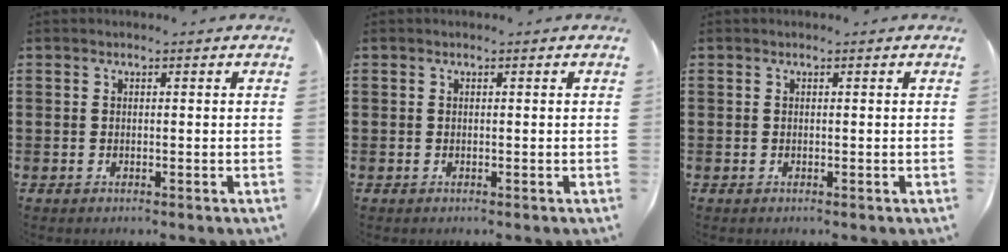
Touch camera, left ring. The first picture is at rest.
{"total": 0.0}
{"total": 0.0}